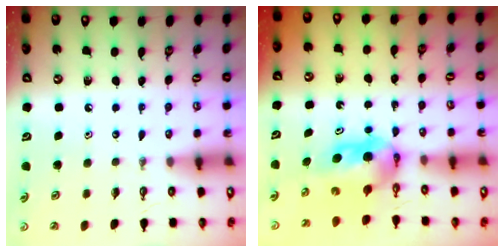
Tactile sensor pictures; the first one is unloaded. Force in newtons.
{"total": 6.4, "press": 4.6, "slide": 4.4}